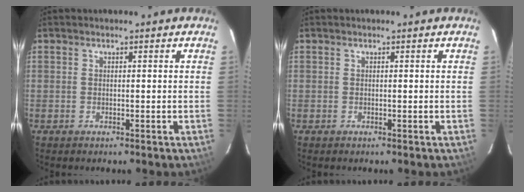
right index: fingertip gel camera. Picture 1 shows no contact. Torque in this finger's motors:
{"motor_torque": [0.00, 0.00, 0.00, 0.00]}